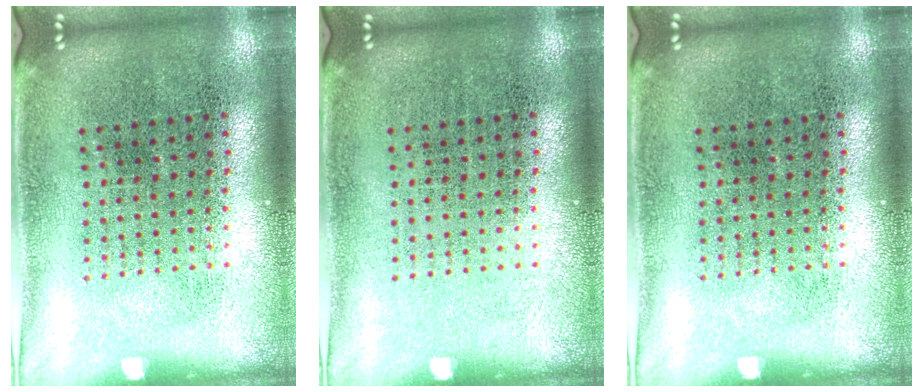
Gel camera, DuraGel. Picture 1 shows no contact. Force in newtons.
{"total": 0.0}
{"total": 0.0}